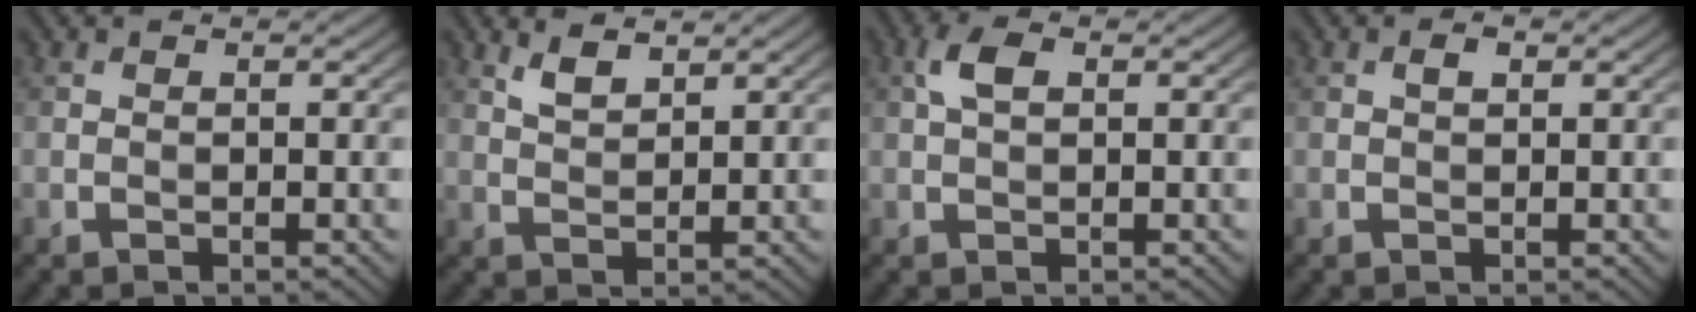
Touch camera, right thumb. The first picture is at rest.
{"total": 2.8, "force": [2.2, 0.8, 1.6], "torque": [-0.040, 0.001, 0.051]}
{"total": 2.7, "force": [0.7, 1.3, 2.3], "torque": [-0.051, 0.009, 0.012]}
{"total": 1.0, "force": [0.4, 0.5, 0.8], "torque": [-0.014, 0.001, 0.006]}